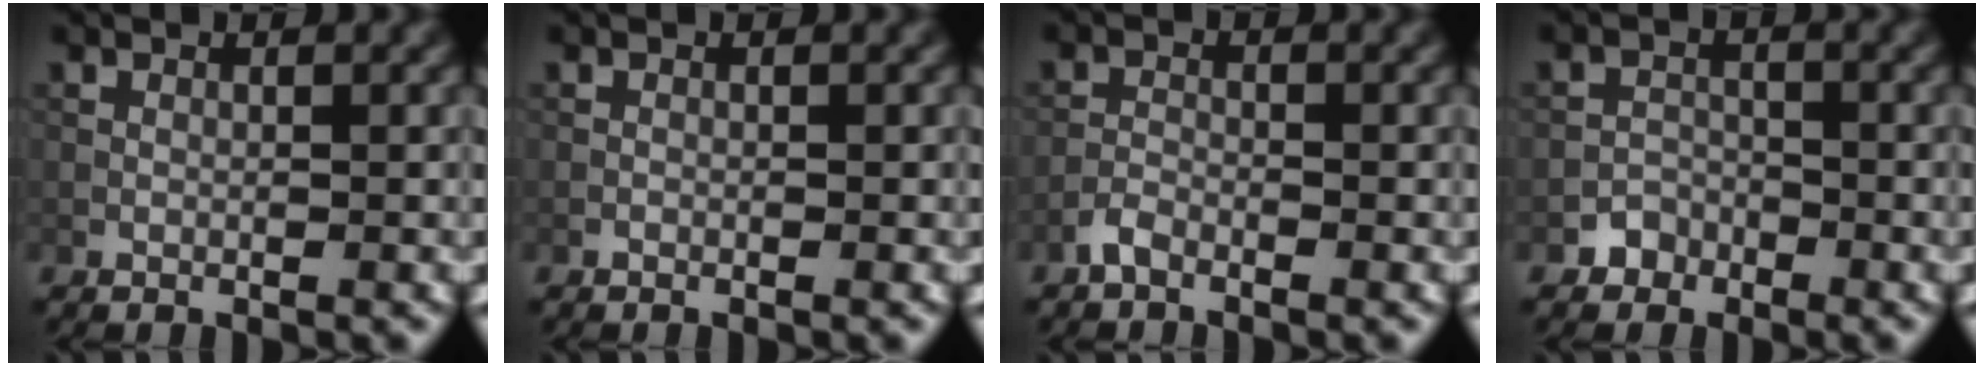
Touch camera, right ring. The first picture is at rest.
{"total": 0.0}
{"total": 1.3, "force": [-1.1, 0.4, 0.6], "torque": [-0.010, 0.005, -0.028]}
{"total": 1.5, "force": [-1.1, 1.1, 0.0], "torque": [0.011, 0.008, -0.019]}